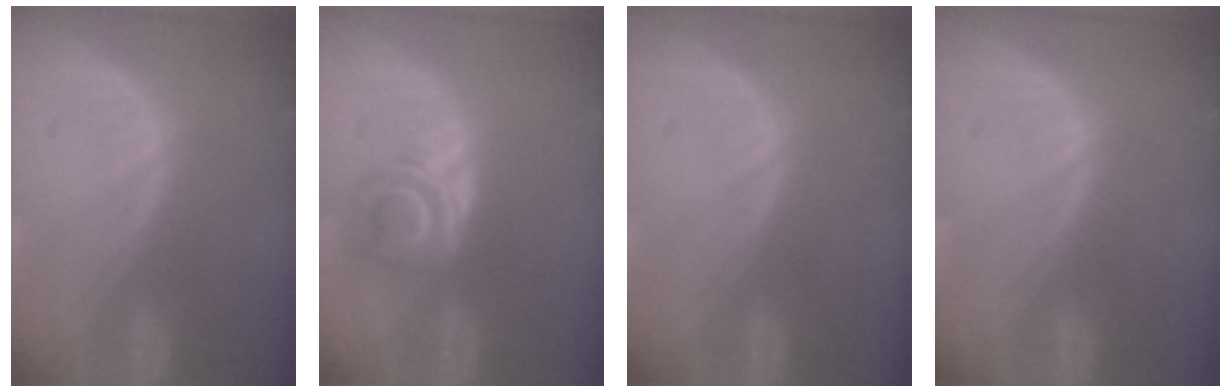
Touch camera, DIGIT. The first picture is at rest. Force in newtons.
{"total": 6.1, "press": 5.1, "slide": 3.3}
{"total": 0.0}
{"total": 0.0}